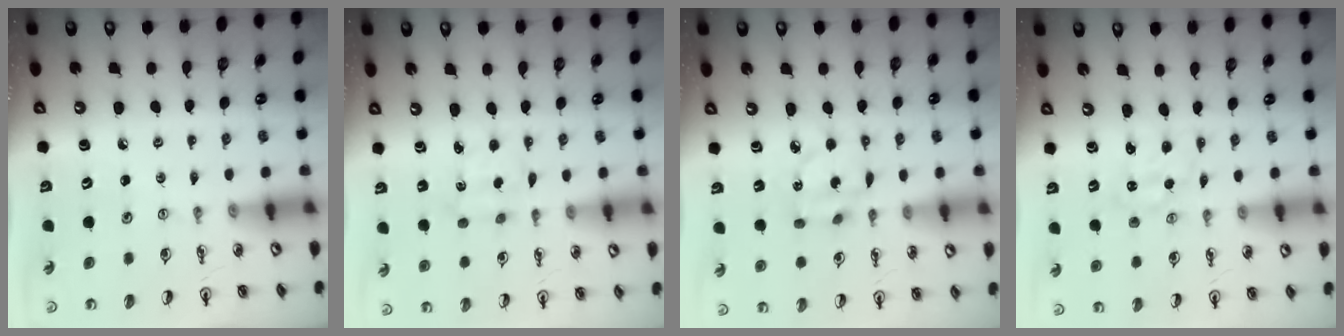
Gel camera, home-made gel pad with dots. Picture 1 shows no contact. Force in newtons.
{"total": 2.3, "press": 2.3, "slide": 0.4}
{"total": 6.8, "press": 6.8, "slide": 0.2}
{"total": 0.0}